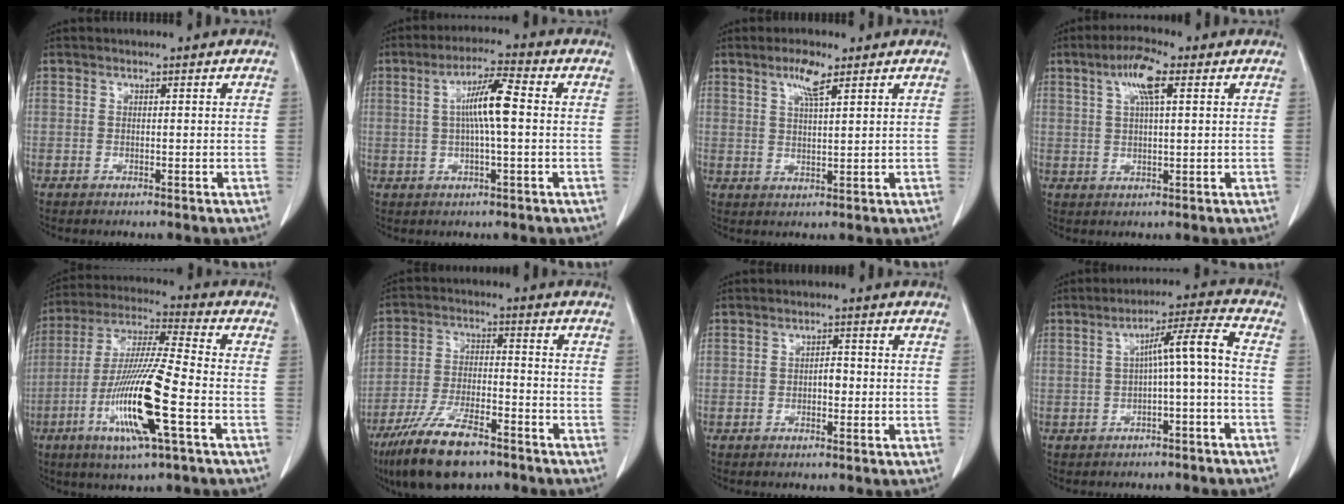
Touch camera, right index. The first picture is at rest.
{"total": 7.6, "force": [0.5, 0.8, 7.5], "torque": [-0.140, 0.014, 0.006]}
{"total": 4.6, "force": [2.8, 0.9, 3.6], "torque": [-0.070, 0.002, 0.052]}
{"total": 6.4, "force": [2.6, 1.5, 5.6], "torque": [-0.111, 0.012, 0.048]}
{"total": 16.7, "force": [-5.7, 0.9, 15.6], "torque": [-0.316, -0.019, -0.107]}
{"total": 13.9, "force": [-9.6, 4.3, 9.1], "torque": [-0.182, -0.018, -0.174]}
{"total": 2.2, "force": [-0.5, 1.2, 1.8], "torque": [-0.027, 0.005, -0.006]}
{"total": 7.2, "force": [-1.1, 0.3, 7.1], "torque": [-0.112, 0.026, -0.014]}